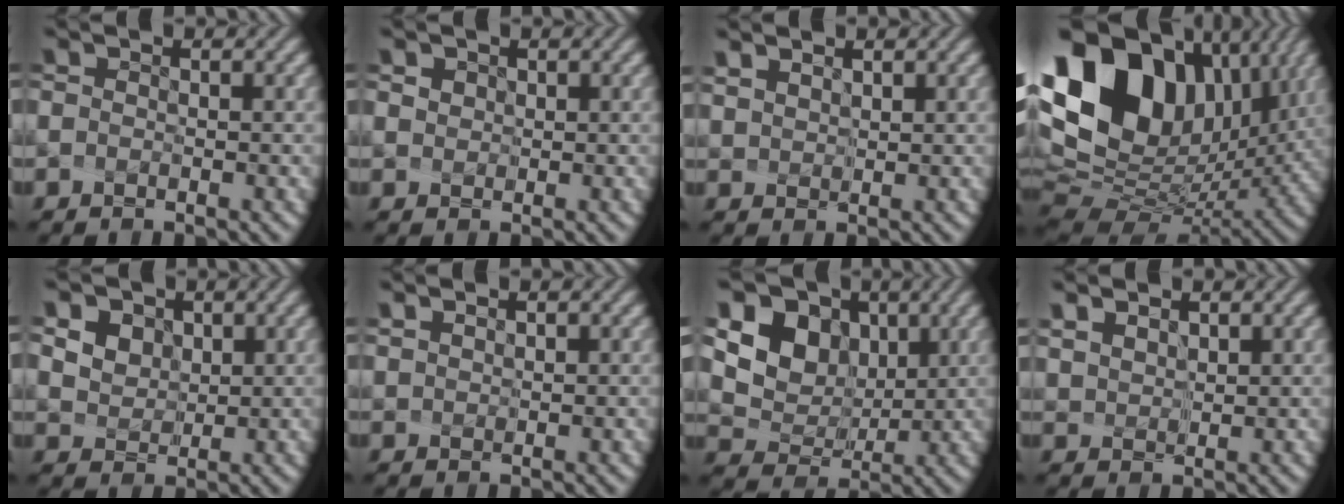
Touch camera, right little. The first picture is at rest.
{"total": 1.8, "force": [0.9, 1.5, 0.5], "torque": [0.009, 0.010, -0.003]}
{"total": 2.2, "force": [1.9, 0.8, 0.7], "torque": [-0.019, 0.016, 0.025]}
{"total": 18.2, "force": [7.4, 12.0, 11.5], "torque": [-0.238, 0.033, 0.134]}
{"total": 8.8, "force": [4.9, 6.1, 3.9], "torque": [-0.079, 0.030, 0.066]}
{"total": 1.3, "force": [1.3, 0.3, 0.3], "torque": [-0.005, 0.003, 0.012]}
{"total": 7.9, "force": [4.1, 6.0, 3.1], "torque": [-0.073, -0.004, 0.084]}
{"total": 3.5, "force": [2.8, 1.7, 1.3], "torque": [-0.037, 0.015, 0.042]}